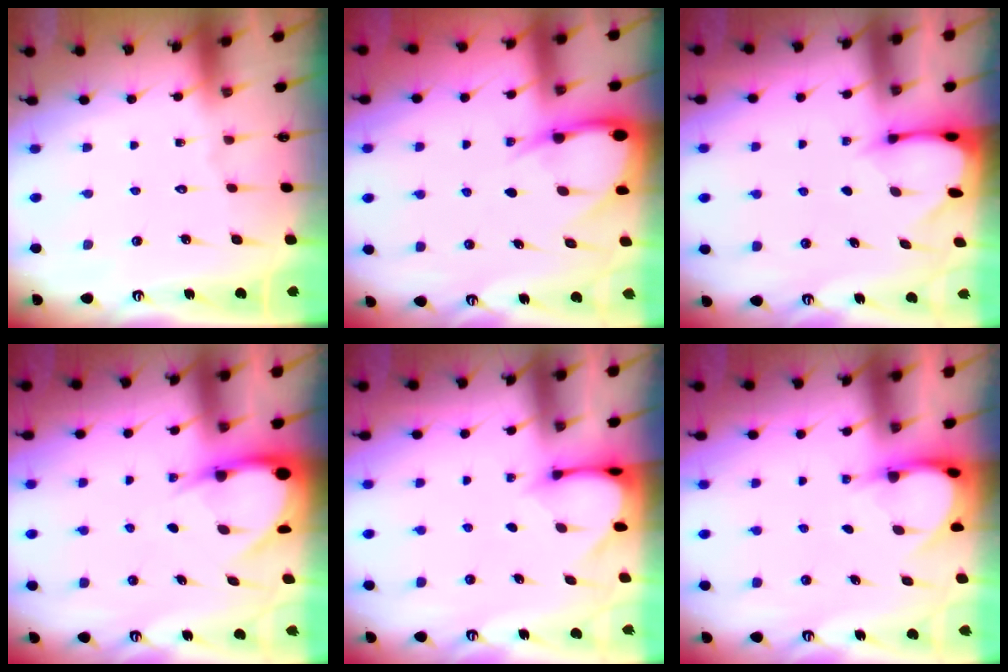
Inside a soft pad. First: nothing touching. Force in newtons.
{"total": 7.8, "press": 7.8, "slide": 0.7}
{"total": 2.4, "press": 2.3, "slide": 0.3}
{"total": 6.0, "press": 6.0, "slide": 0.6}
{"total": 3.3, "press": 3.3, "slide": 0.3}
{"total": 3.7, "press": 3.7, "slide": 0.4}